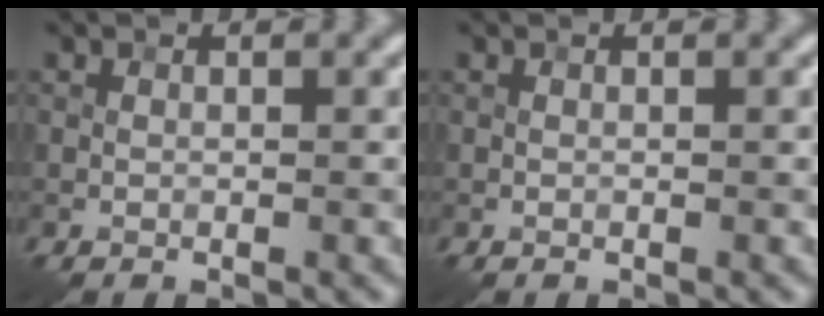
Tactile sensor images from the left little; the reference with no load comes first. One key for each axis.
{"total": 0.0}